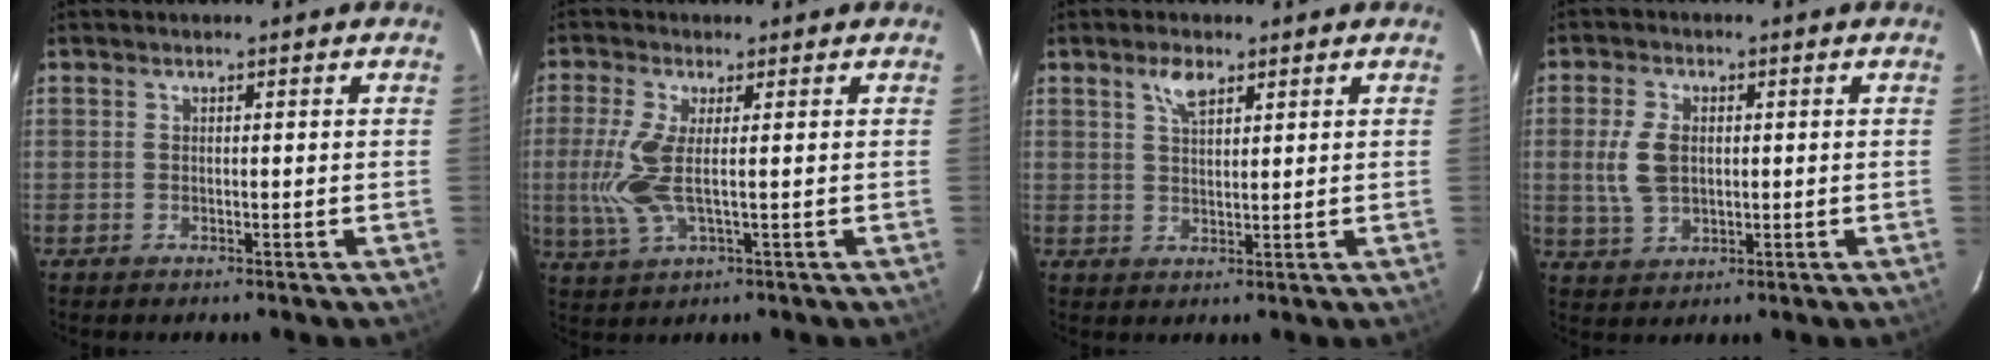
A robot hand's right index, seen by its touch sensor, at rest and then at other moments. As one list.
[{"total": 7.5, "force": [0.1, 1.9, 7.3], "torque": [-0.174, -0.001, 0.003]}, {"total": 3.8, "force": [2.3, 1.6, 2.5], "torque": [-0.047, 0.007, 0.043]}, {"total": 6.6, "force": [0.4, 4.3, 5.0], "torque": [-0.110, 0.005, 0.014]}]